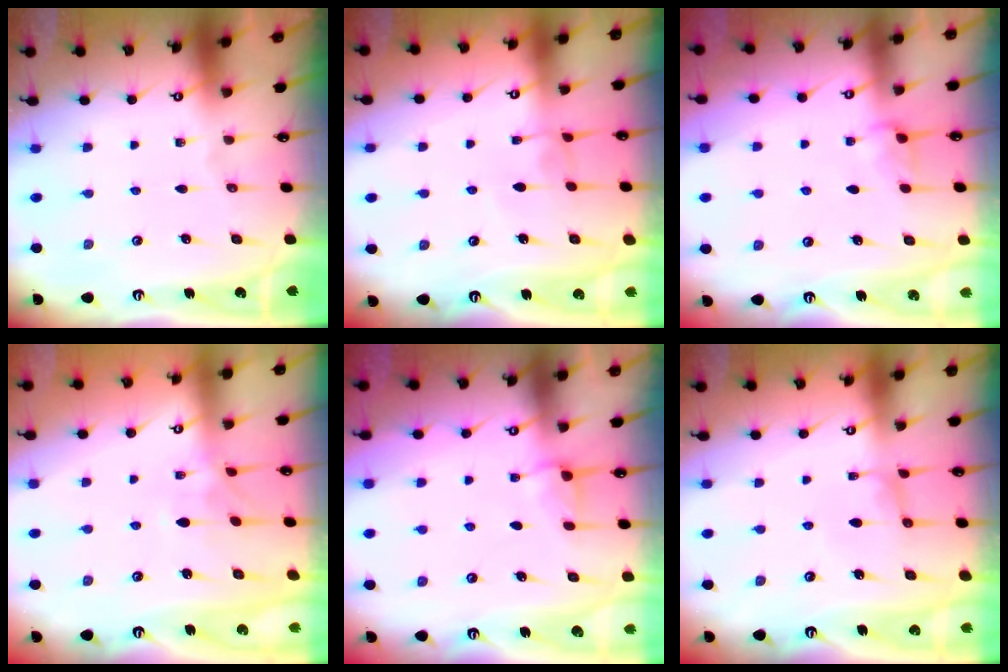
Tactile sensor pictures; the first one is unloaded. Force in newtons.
{"total": 0.0}
{"total": 2.8, "press": 2.8, "slide": 0.4}
{"total": 2.8, "press": 2.6, "slide": 0.9}
{"total": 1.7, "press": 1.6, "slide": 0.8}
{"total": 1.5, "press": 1.3, "slide": 0.8}